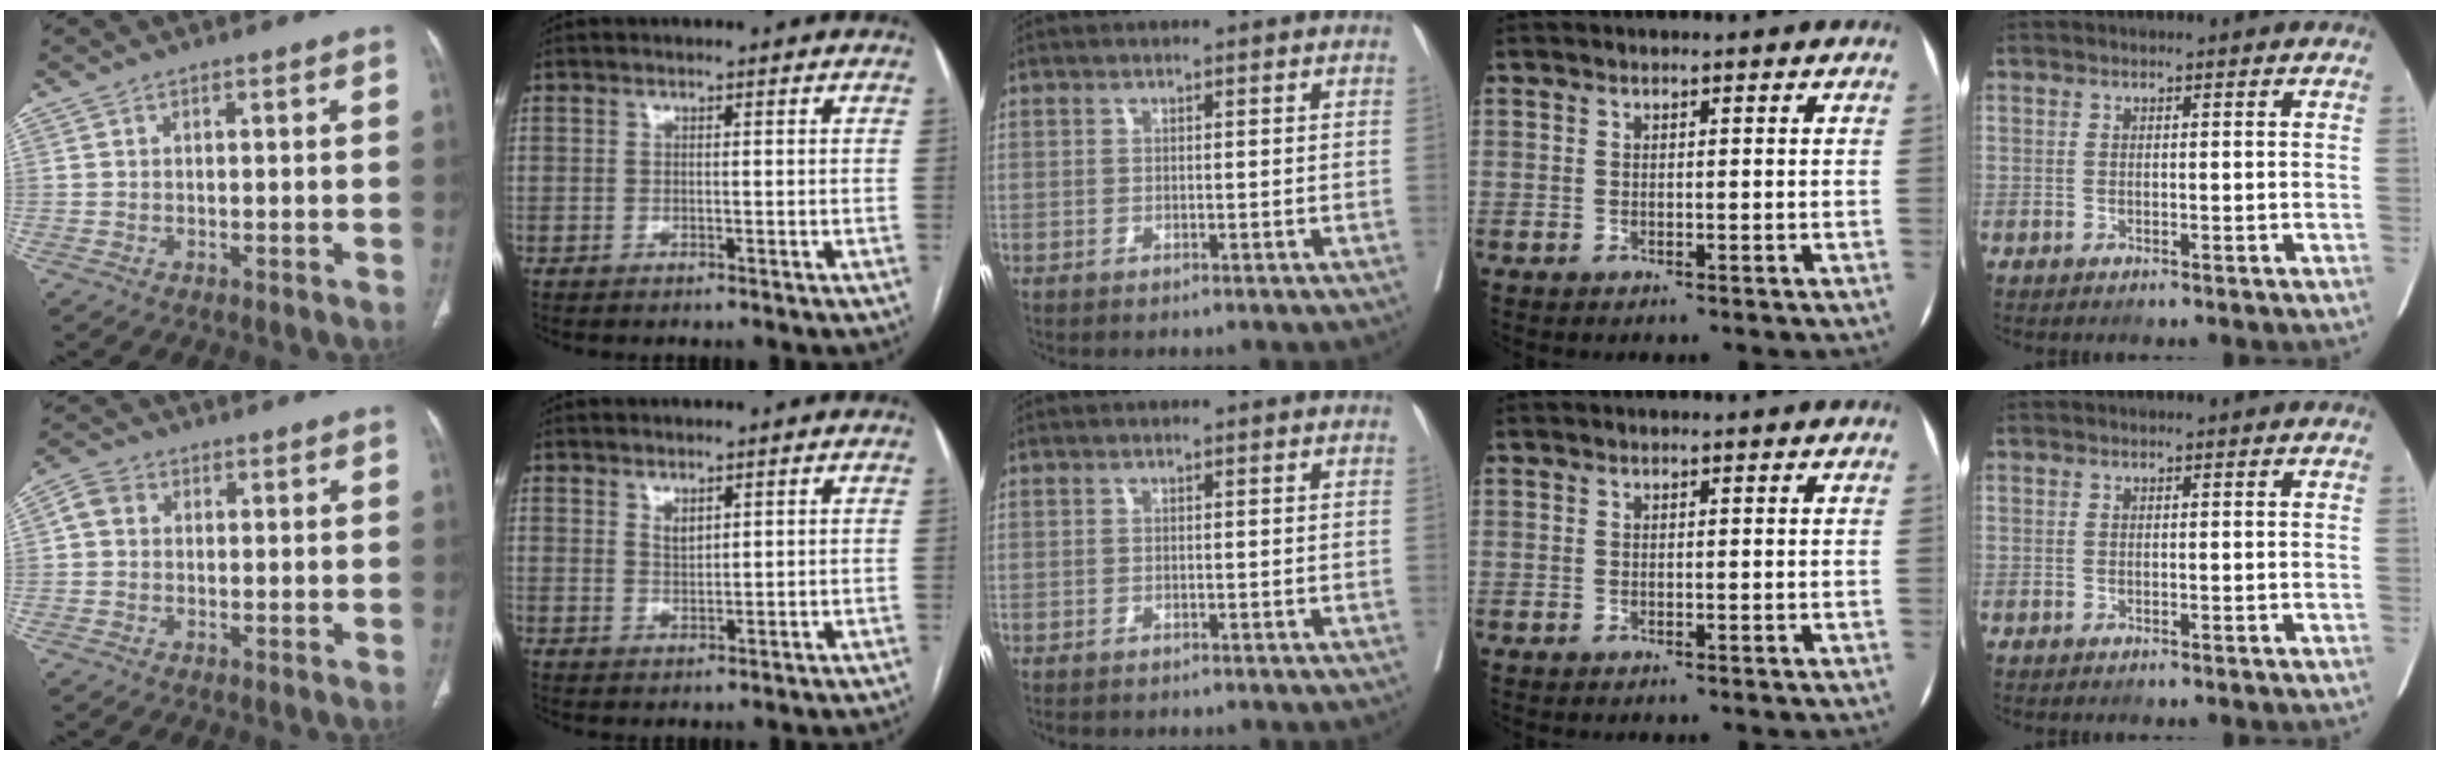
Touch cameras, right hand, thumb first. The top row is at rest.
{"thumb": {"total": 3.7, "force": [0.5, 3.2, 1.9], "torque": [-0.029, 0.011, 0.003]}, "index": {"total": 1.8, "force": [1.2, 0.8, 1.1], "torque": [-0.021, -0.004, 0.028]}, "middle": {"total": 1.0, "force": [-0.9, 0.4, 0.3], "torque": [-0.010, -0.003, -0.015]}}